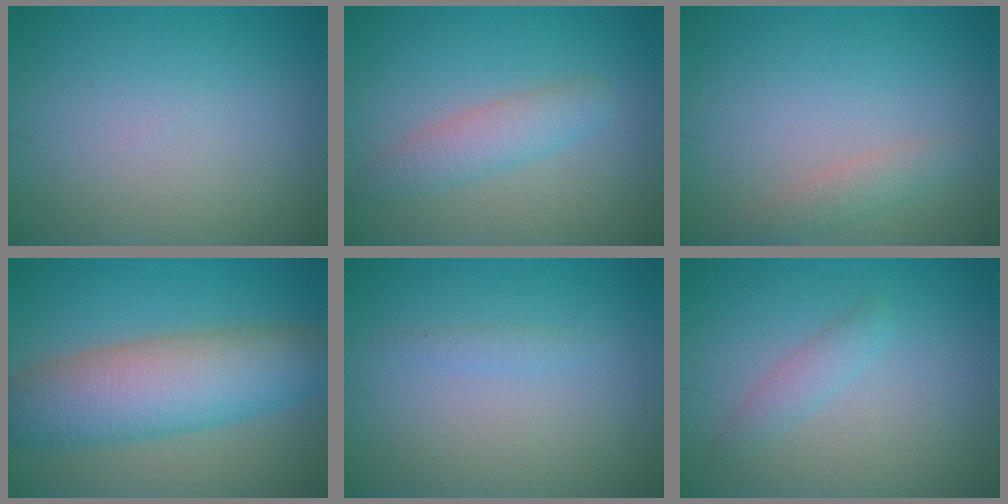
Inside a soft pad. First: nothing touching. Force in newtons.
{"total": 2.9, "press": 2.9, "slide": 0.1}
{"total": 1.7, "press": 1.7, "slide": 0.1}
{"total": 8.7, "press": 8.7, "slide": 0.5}
{"total": 0.8, "press": 0.8, "slide": 0.1}
{"total": 1.4, "press": 1.4, "slide": 0.0}